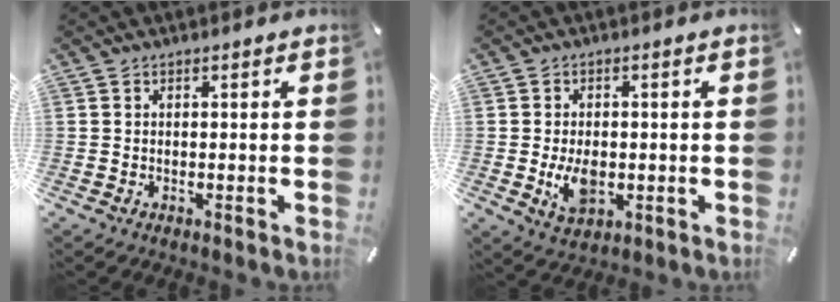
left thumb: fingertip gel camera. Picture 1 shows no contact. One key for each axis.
{"total": 6.5, "fx": -1.0, "fy": 4.2, "fz": 4.9, "tx": -0.100, "ty": -0.005, "tz": -0.019}